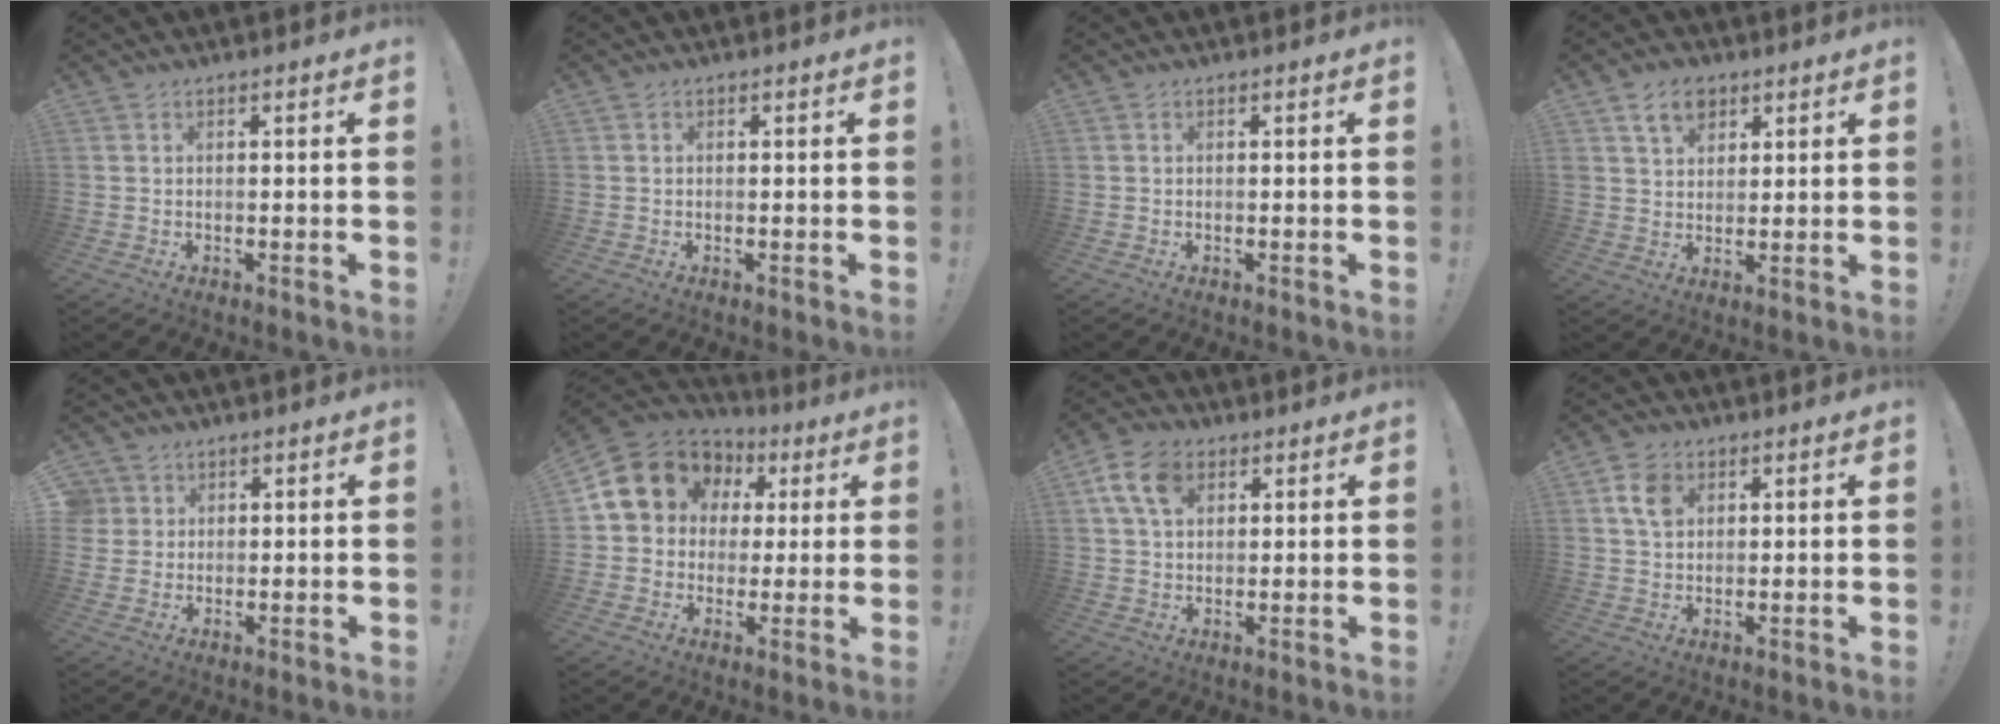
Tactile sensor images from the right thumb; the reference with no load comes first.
{"total": 0.0}
{"total": 0.0}
{"total": 8.0, "force": [4.6, 5.6, 3.4], "torque": [-0.053, -0.013, 0.087]}
{"total": 3.4, "force": [1.3, 3.1, 0.4], "torque": [-0.009, 0.000, 0.026]}
{"total": 13.0, "force": [5.0, 10.8, 5.1], "torque": [-0.072, -0.024, 0.105]}
{"total": 10.3, "force": [4.1, 7.0, 6.4], "torque": [-0.111, 0.000, 0.079]}
{"total": 6.6, "force": [2.3, 4.9, 3.8], "torque": [-0.063, 0.006, 0.046]}